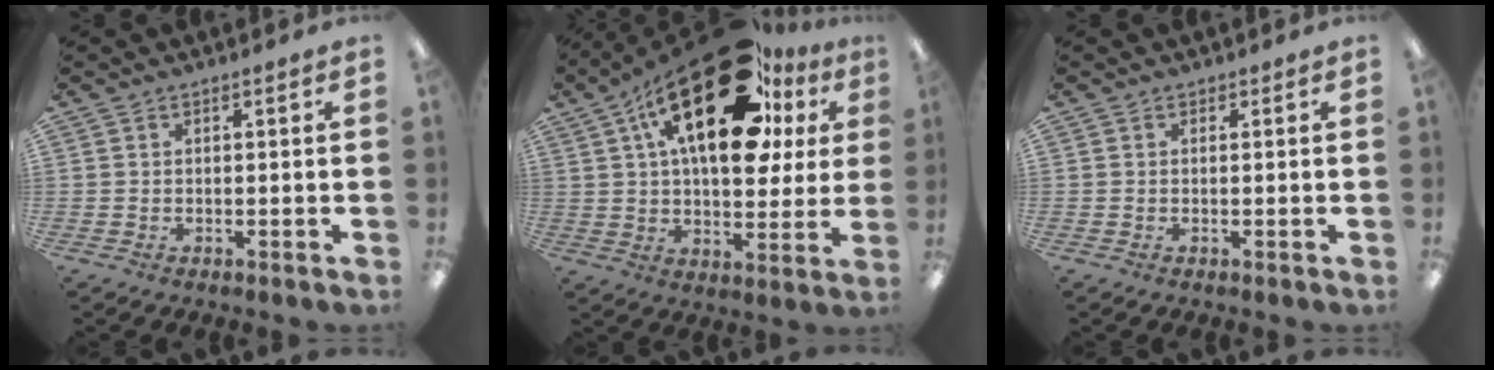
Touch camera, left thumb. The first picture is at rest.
{"total": 27.9, "force": [13.7, 12.6, 20.8], "torque": [-0.328, -0.059, 0.225]}
{"total": 0.0}